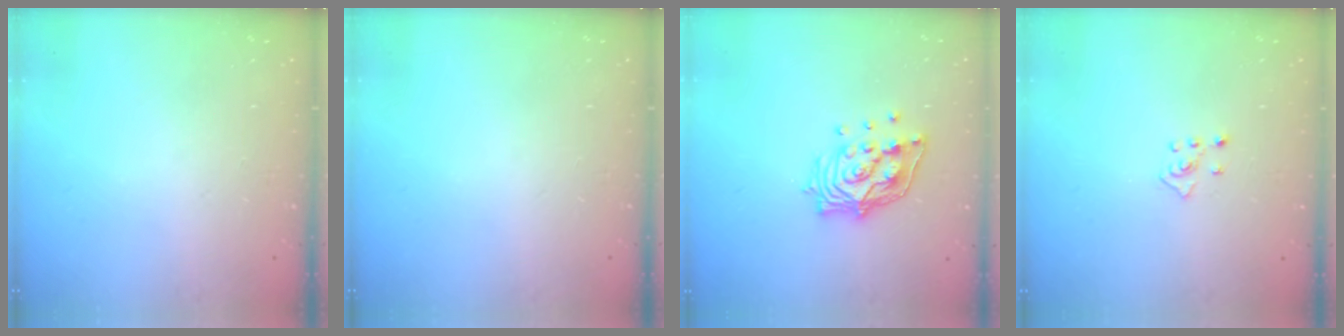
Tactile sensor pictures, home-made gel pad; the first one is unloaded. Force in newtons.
{"total": 0.0}
{"total": 14.0, "press": 13.9, "slide": 1.3}
{"total": 4.2, "press": 4.1, "slide": 0.7}